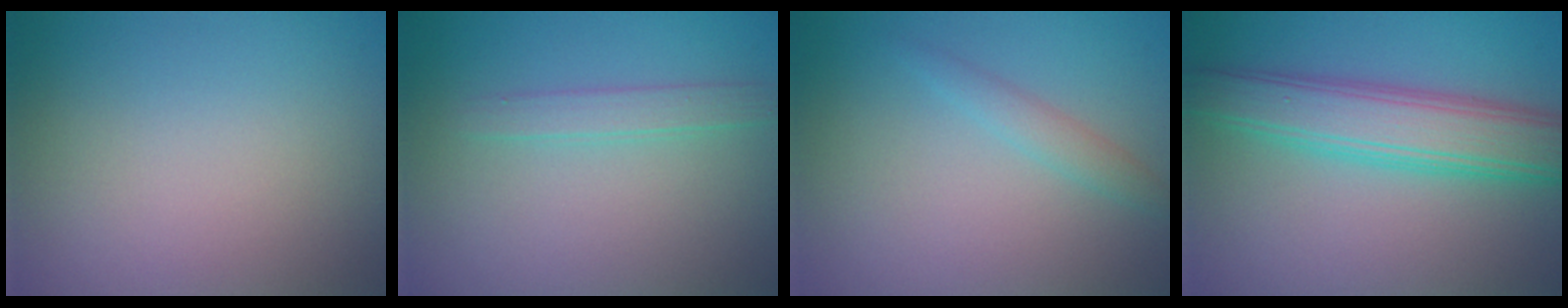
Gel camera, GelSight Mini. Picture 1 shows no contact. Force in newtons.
{"total": 1.6, "press": 1.6, "slide": 0.0}
{"total": 1.5, "press": 1.5, "slide": 0.1}
{"total": 6.1, "press": 6.1, "slide": 0.1}